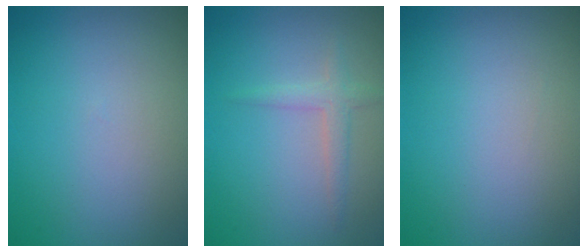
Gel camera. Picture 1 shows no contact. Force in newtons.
{"total": 1.5, "press": 1.5, "slide": 0.1}
{"total": 0.0}